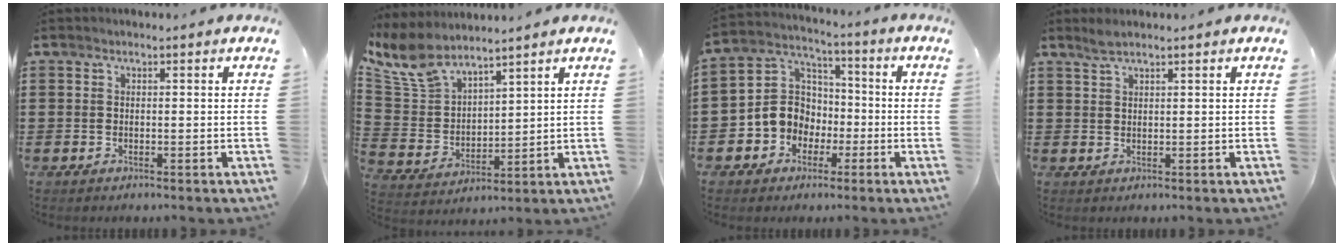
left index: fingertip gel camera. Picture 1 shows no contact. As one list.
[{"total": 7.8, "force": [6.9, 2.4, 2.7], "torque": [-0.087, -0.033, 0.126]}, {"total": 7.8, "force": [-2.1, 7.3, 2.0], "torque": [-0.084, 0.009, -0.046]}, {"total": 1.8, "force": [1.5, 0.2, 1.0], "torque": [-0.021, 0.002, 0.027]}]